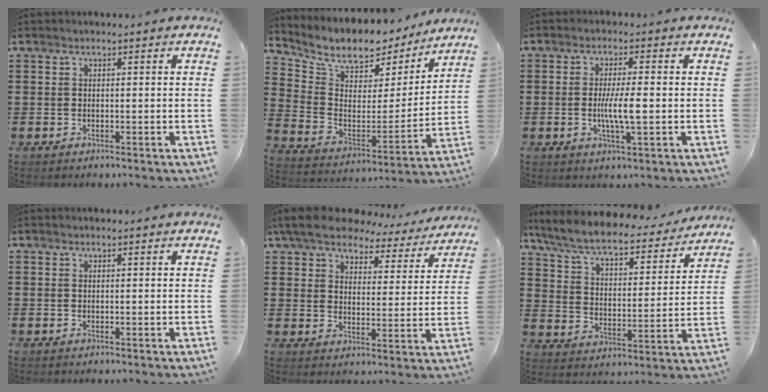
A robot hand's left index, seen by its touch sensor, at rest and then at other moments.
{"total": 7.3, "force": [6.3, 3.2, 1.7], "torque": [-0.061, -0.052, 0.104]}
{"total": 5.3, "force": [-0.4, 0.7, 5.3], "torque": [-0.098, -0.002, -0.013]}
{"total": 0.0}
{"total": 6.5, "force": [5.8, 1.9, 2.1], "torque": [-0.062, -0.027, 0.100]}
{"total": 7.4, "force": [6.5, 1.1, 3.3], "torque": [-0.091, -0.037, 0.111]}